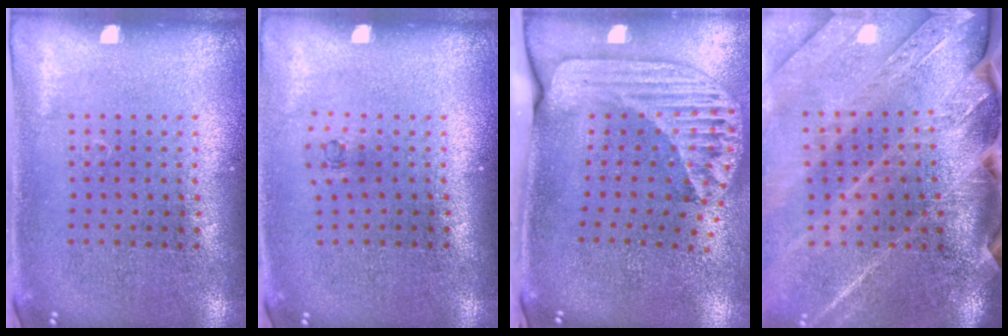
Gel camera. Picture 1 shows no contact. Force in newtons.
{"total": 0.6, "press": 0.2, "slide": 0.5}
{"total": 2.5, "press": 1.8, "slide": 1.8}
{"total": 3.8, "press": 3.2, "slide": 2.1}